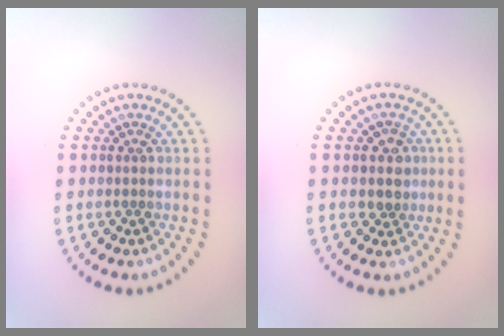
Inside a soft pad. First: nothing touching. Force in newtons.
{"total": 2.0, "press": 1.7, "slide": 1.0}